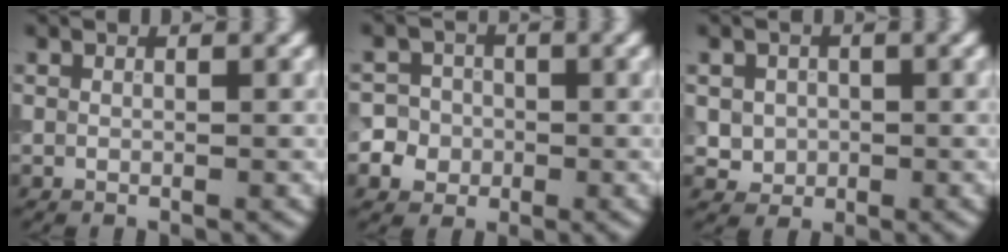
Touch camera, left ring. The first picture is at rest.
{"total": 5.6, "force": [-1.7, 5.2, 1.3], "torque": [-0.010, 0.011, -0.054]}
{"total": 2.3, "force": [0.1, 2.1, 0.8], "torque": [-0.003, -0.004, 0.003]}